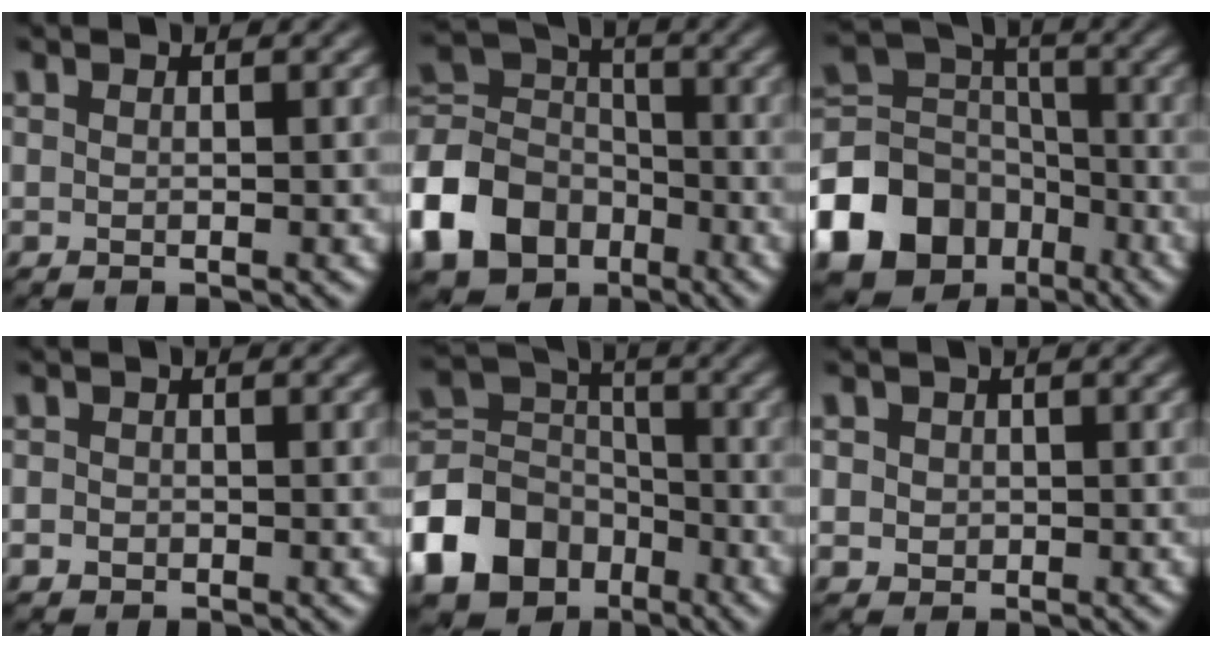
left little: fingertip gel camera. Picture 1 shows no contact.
{"total": 9.2, "force": [-4.0, 7.1, 4.4], "torque": [-0.104, 0.008, -0.102]}
{"total": 13.8, "force": [-7.0, 10.5, 5.5], "torque": [-0.143, -0.012, -0.139]}
{"total": 1.0, "force": [-0.4, 0.8, 0.3], "torque": [0.001, -0.004, -0.008]}
{"total": 9.9, "force": [-4.8, 7.4, 4.5], "torque": [-0.106, 0.000, -0.112]}
{"total": 2.1, "force": [0.5, 1.9, 0.8], "torque": [-0.003, 0.009, 0.007]}